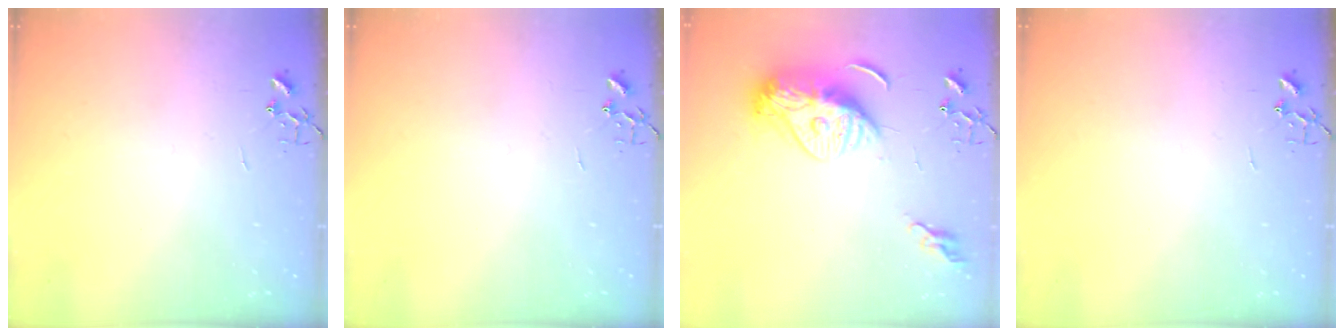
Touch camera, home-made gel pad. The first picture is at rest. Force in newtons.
{"total": 0.0}
{"total": 15.5, "press": 15.4, "slide": 1.3}
{"total": 0.0}